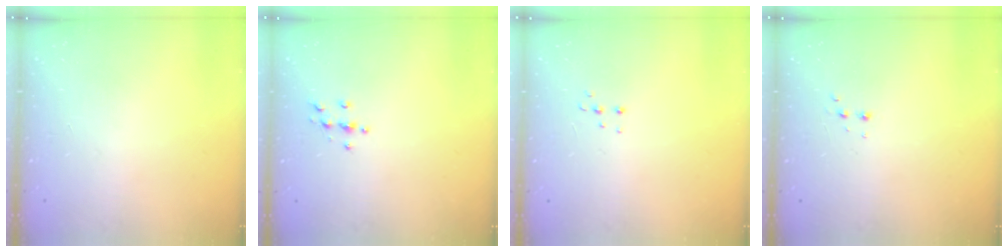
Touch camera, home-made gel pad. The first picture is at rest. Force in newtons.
{"total": 3.9, "press": 3.8, "slide": 0.4}
{"total": 4.0, "press": 3.9, "slide": 0.8}
{"total": 2.9, "press": 2.7, "slide": 1.0}